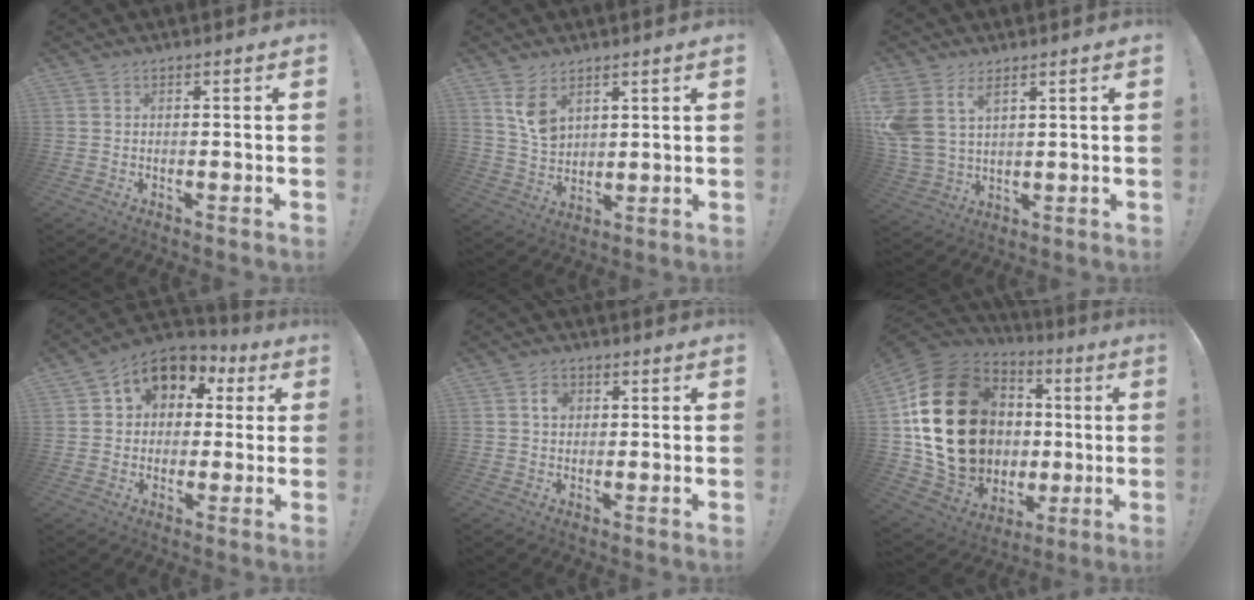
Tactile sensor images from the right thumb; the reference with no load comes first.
{"total": 8.2, "force": [4.8, 5.1, 4.4], "torque": [-0.060, -0.026, 0.092]}
{"total": 8.4, "force": [4.6, 5.0, 4.9], "torque": [-0.101, -0.022, 0.091]}
{"total": 9.6, "force": [3.8, 7.8, 4.1], "torque": [-0.063, -0.018, 0.075]}
{"total": 3.5, "force": [1.0, 2.7, 1.9], "torque": [-0.019, 0.000, 0.013]}
{"total": 28.5, "force": [3.8, 21.1, 18.8], "torque": [-0.348, -0.022, 0.132]}